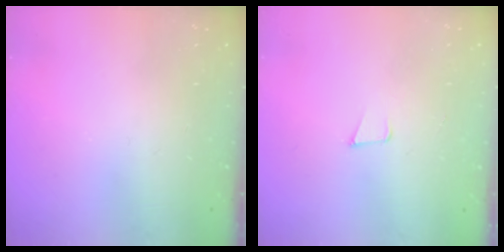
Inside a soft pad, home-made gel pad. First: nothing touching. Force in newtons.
{"total": 3.6, "press": 2.4, "slide": 2.6}